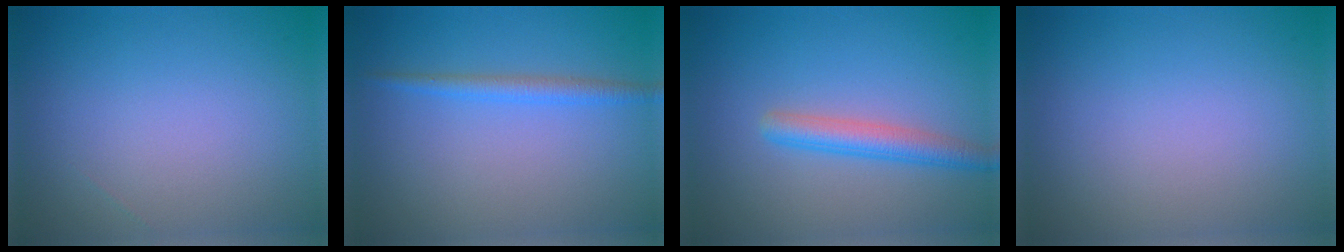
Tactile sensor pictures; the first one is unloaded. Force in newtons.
{"total": 1.8, "press": 1.8, "slide": 0.1}
{"total": 3.0, "press": 3.0, "slide": 0.1}
{"total": 0.0}